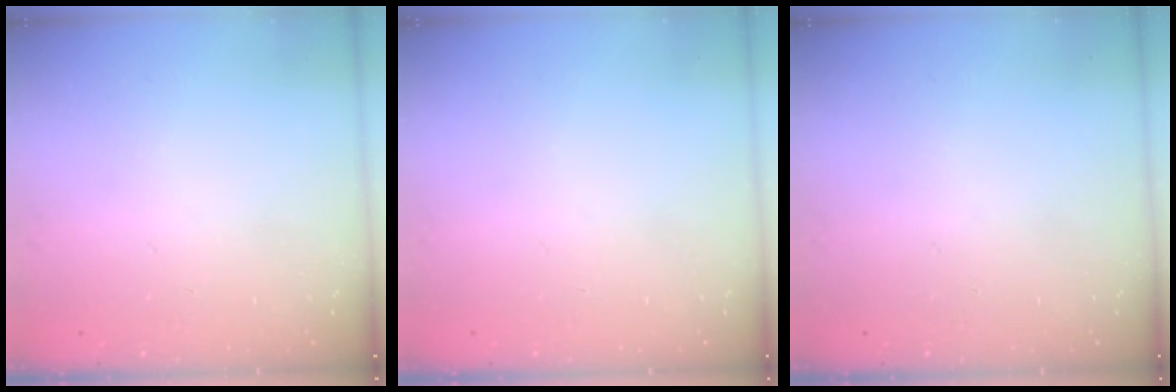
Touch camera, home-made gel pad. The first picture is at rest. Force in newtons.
{"total": 0.0}
{"total": 0.0}